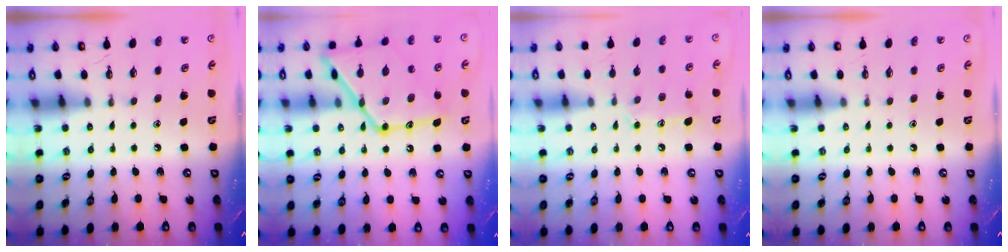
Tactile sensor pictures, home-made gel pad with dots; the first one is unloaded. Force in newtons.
{"total": 22.0, "press": 21.9, "slide": 1.6}
{"total": 11.2, "press": 11.2, "slide": 0.8}
{"total": 0.0}